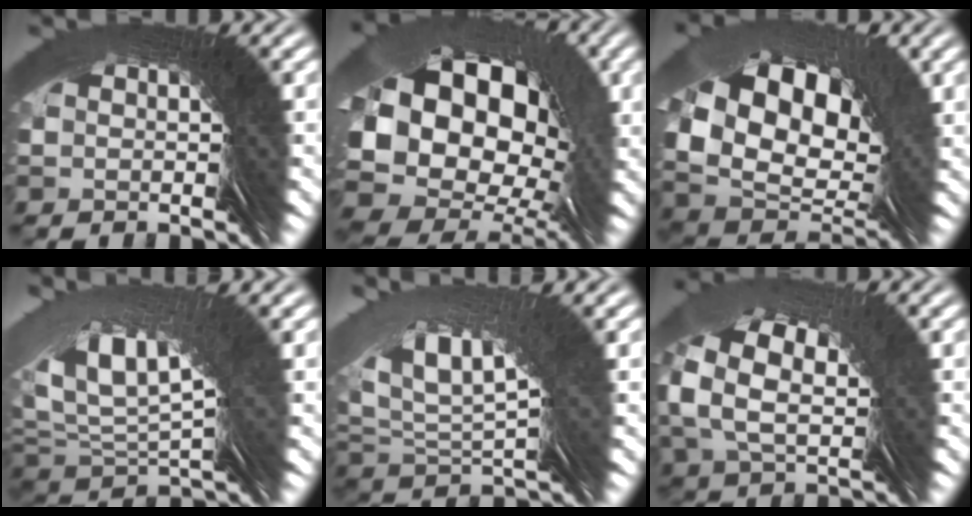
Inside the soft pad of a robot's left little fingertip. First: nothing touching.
{"total": 10.9, "force": [0.3, 9.6, 5.2], "torque": [-0.110, -0.011, -0.004]}
{"total": 7.3, "force": [0.8, 5.6, 4.7], "torque": [-0.076, 0.000, 0.015]}
{"total": 4.2, "force": [2.8, -0.6, 3.1], "torque": [-0.055, 0.040, 0.039]}
{"total": 3.7, "force": [2.6, -0.5, 2.6], "torque": [-0.055, 0.033, 0.038]}
{"total": 2.4, "force": [2.0, 1.3, 0.5], "torque": [-0.024, 0.031, 0.016]}